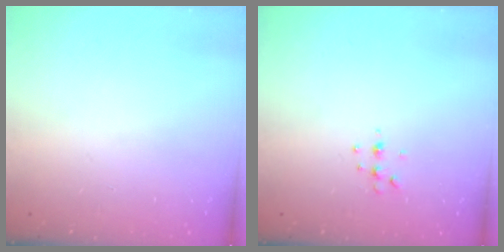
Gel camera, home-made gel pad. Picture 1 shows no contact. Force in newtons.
{"total": 4.5, "press": 4.4, "slide": 0.8}